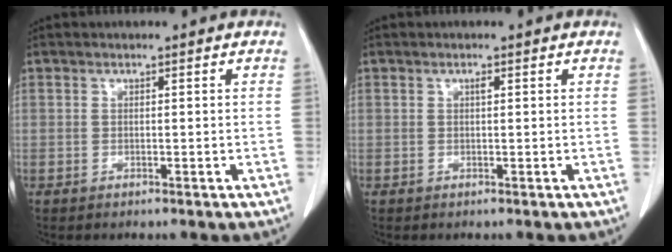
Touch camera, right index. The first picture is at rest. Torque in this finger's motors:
{"motor_torque": [0.09, -0.07, 0.00, 0.01]}